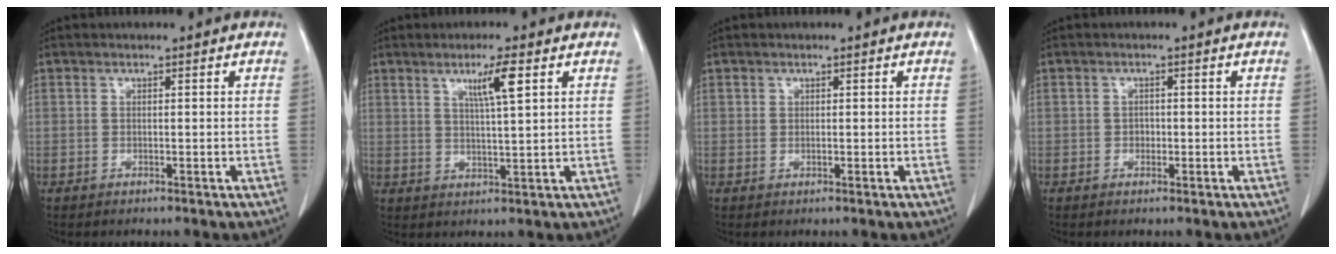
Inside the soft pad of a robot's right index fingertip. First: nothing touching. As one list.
[{"total": 5.1, "force": [2.4, -0.2, 4.5], "torque": [-0.077, -0.002, 0.040]}, {"total": 0.0}, {"total": 1.0, "force": [-0.3, 0.8, 0.5], "torque": [-0.006, 0.003, -0.004]}]